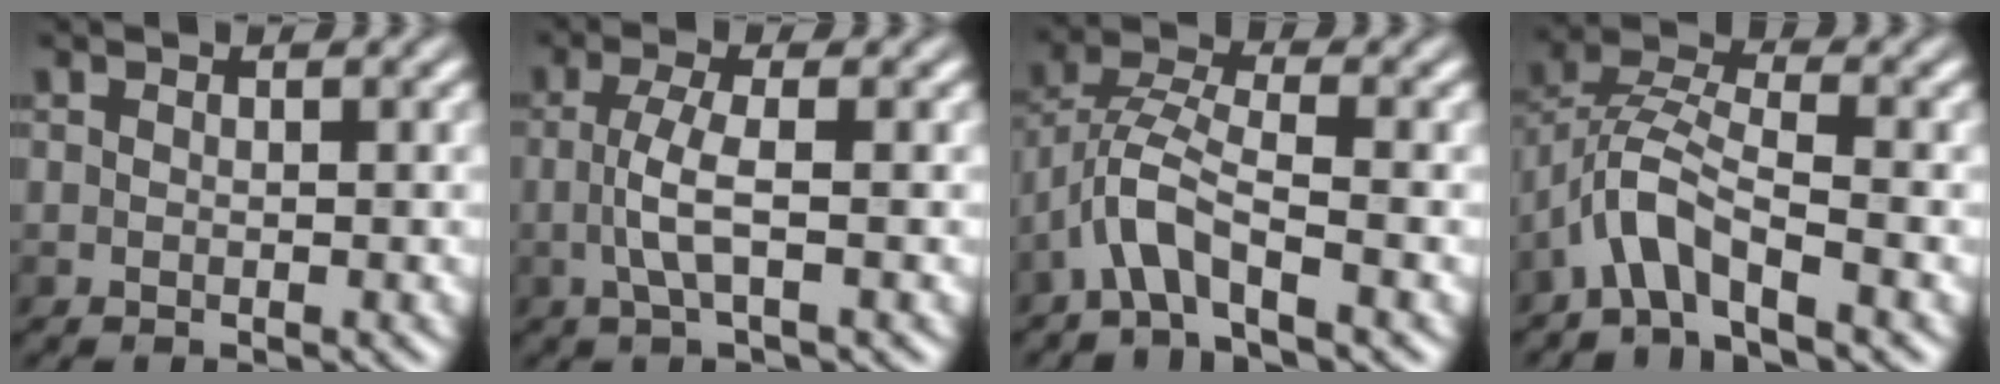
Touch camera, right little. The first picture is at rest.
{"total": 2.7, "force": [-0.6, 0.2, 2.6], "torque": [-0.063, 0.004, -0.011]}
{"total": 4.0, "force": [-2.4, 0.7, 3.0], "torque": [-0.065, 0.016, -0.052]}
{"total": 4.2, "force": [-2.8, 0.9, 3.0], "torque": [-0.063, 0.016, -0.058]}